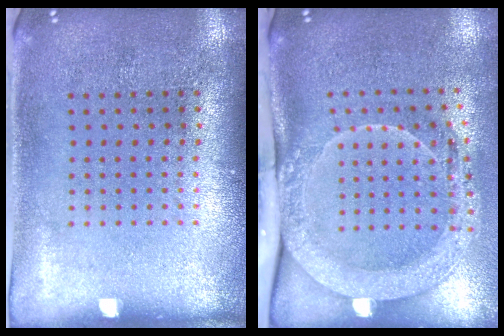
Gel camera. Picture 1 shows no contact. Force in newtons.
{"total": 2.2, "press": 2.1, "slide": 0.7}